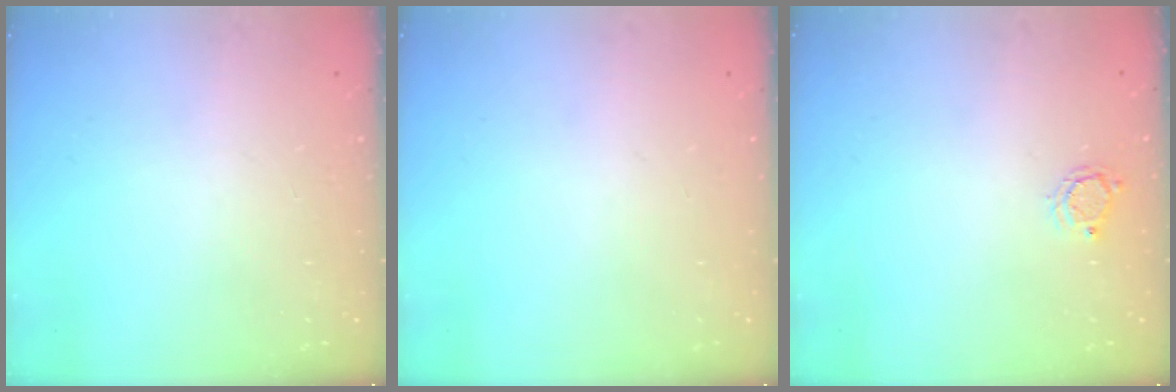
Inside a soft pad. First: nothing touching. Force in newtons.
{"total": 0.0}
{"total": 4.0, "press": 4.0, "slide": 0.3}